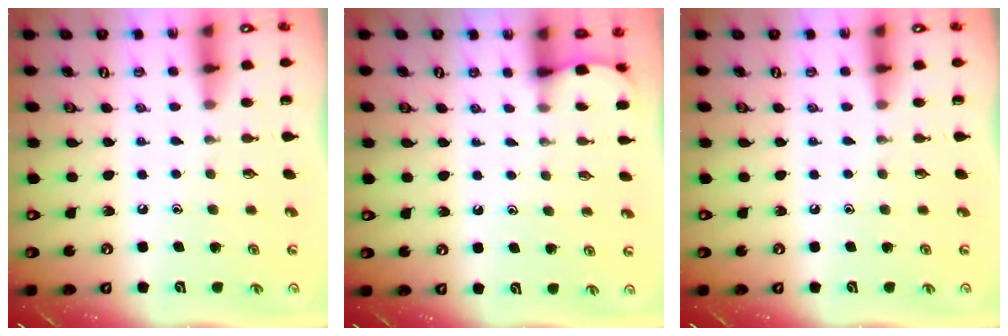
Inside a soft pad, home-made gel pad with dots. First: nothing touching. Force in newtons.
{"total": 1.3, "press": 1.3, "slide": 0.1}
{"total": 0.0}